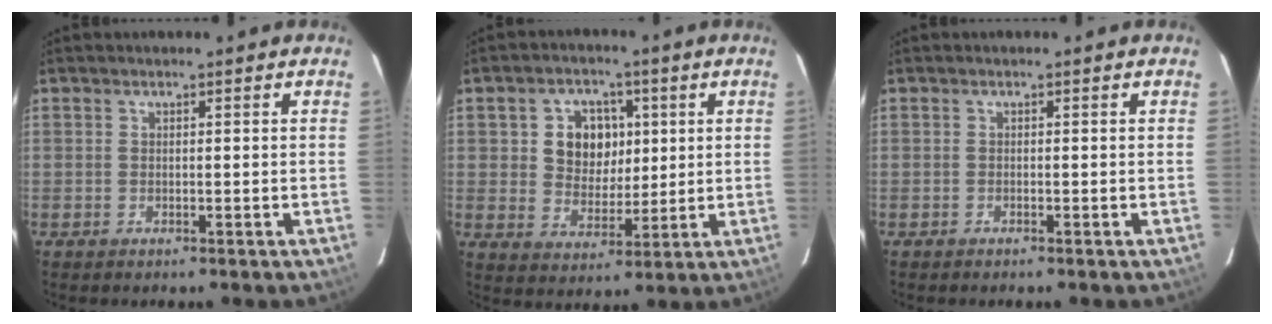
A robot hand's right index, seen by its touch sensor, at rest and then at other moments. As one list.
[{"total": 8.8, "force": [1.9, 7.4, 4.4], "torque": [-0.089, 0.017, 0.040]}, {"total": 0.0}]